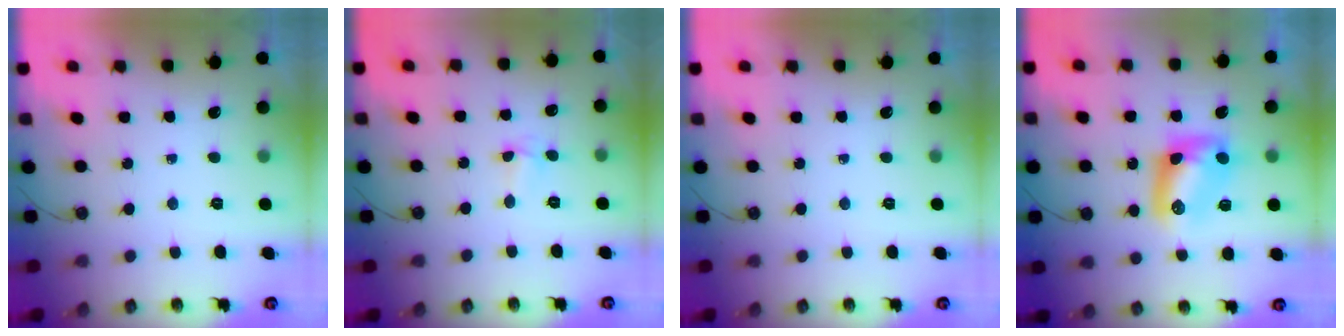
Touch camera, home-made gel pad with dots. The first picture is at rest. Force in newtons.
{"total": 3.0, "press": 3.0, "slide": 0.5}
{"total": 0.0}
{"total": 9.4, "press": 9.4, "slide": 0.6}